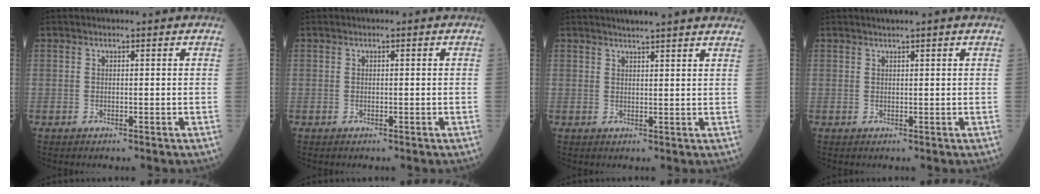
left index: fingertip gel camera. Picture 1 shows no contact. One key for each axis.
{"total": 0.0}
{"total": 9.8, "fx": 8.8, "fy": 0.4, "fz": 4.2, "tx": -0.054, "ty": 0.018, "tz": 0.095}
{"total": 1.7, "fx": 1.4, "fy": -0.4, "fz": 0.8, "tx": -0.011, "ty": 0.007, "tz": 0.029}